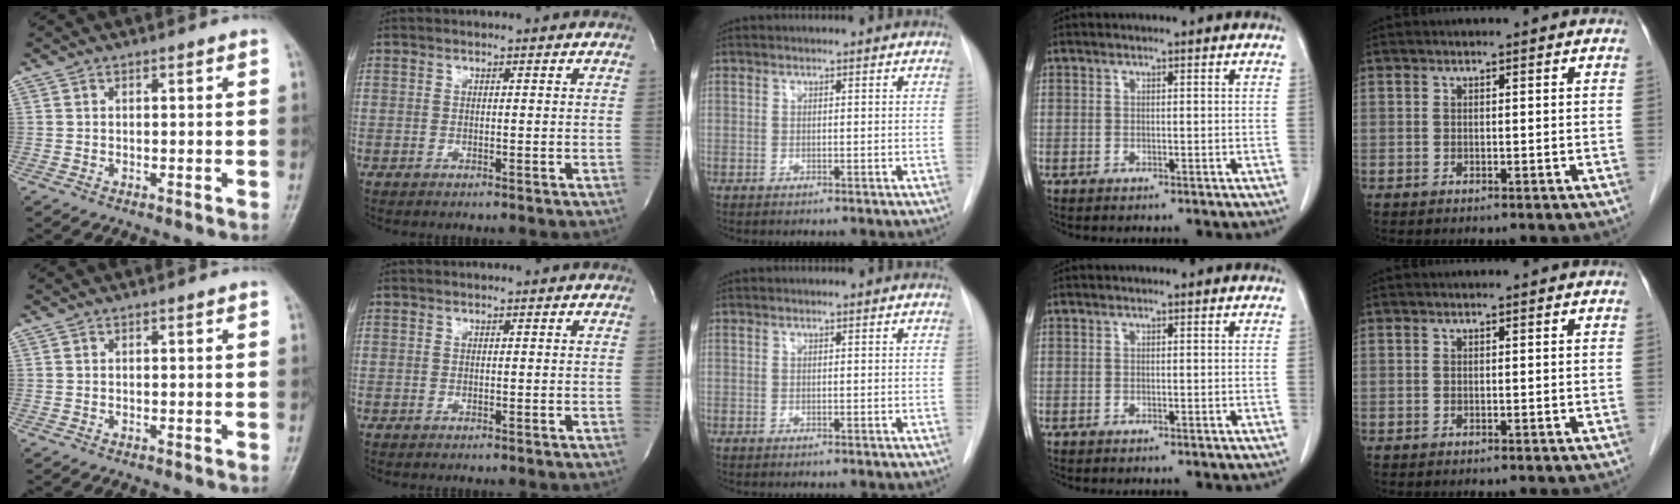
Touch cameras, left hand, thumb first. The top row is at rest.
{}